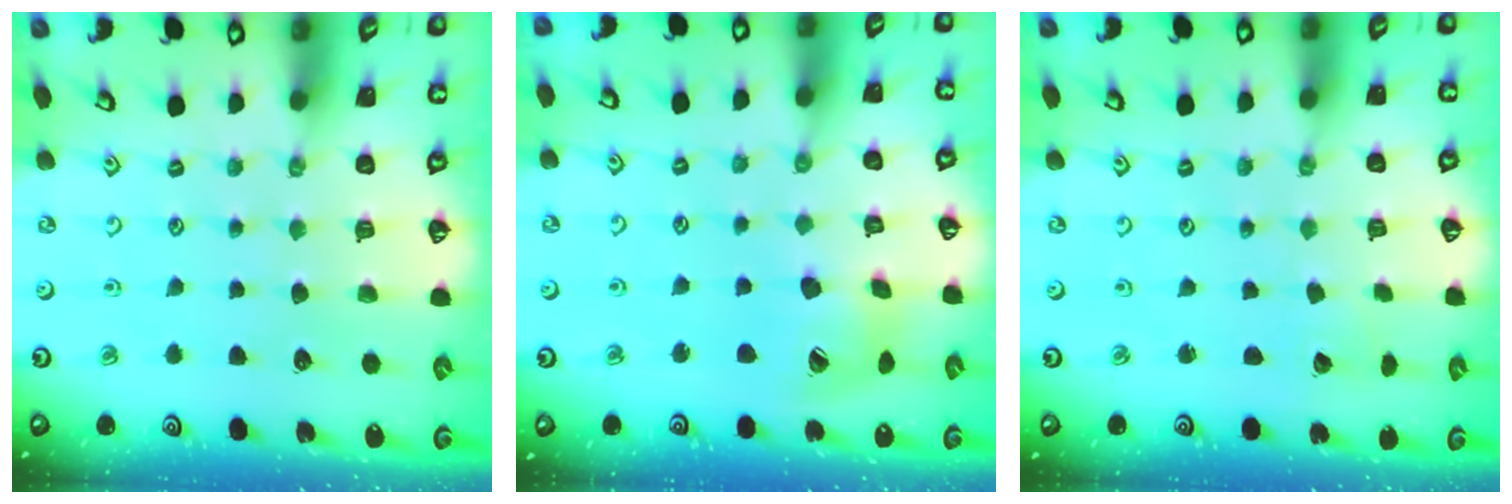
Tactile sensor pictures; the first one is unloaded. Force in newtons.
{"total": 14.7, "press": 14.5, "slide": 2.1}
{"total": 1.8, "press": 1.8, "slide": 0.1}